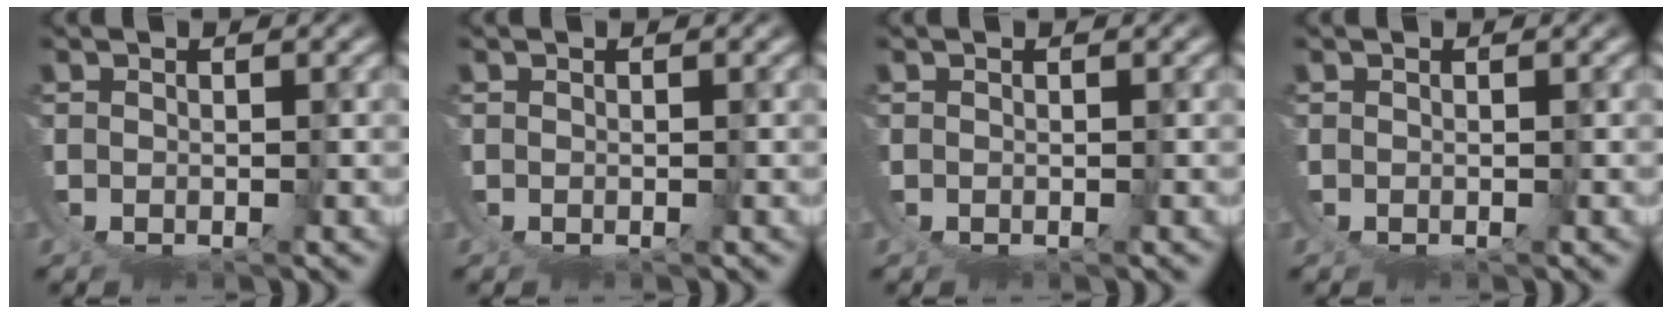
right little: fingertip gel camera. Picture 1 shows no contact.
{"total": 0.0}
{"total": 0.0}
{"total": 0.0}